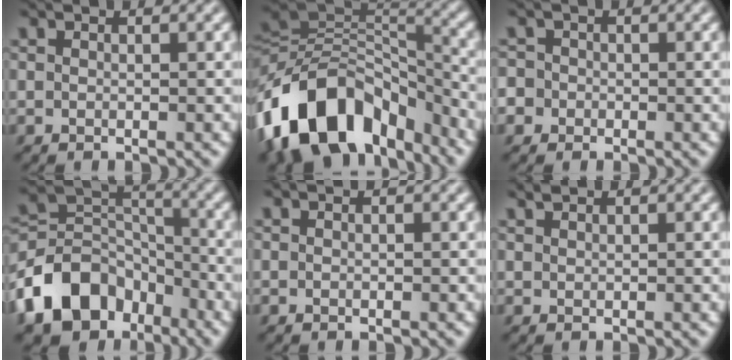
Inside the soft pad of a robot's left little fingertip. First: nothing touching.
{"total": 13.8, "force": [-7.3, 8.7, 8.0], "torque": [-0.150, 0.023, -0.140]}
{"total": 3.9, "force": [-1.2, 3.6, 1.0], "torque": [-0.008, 0.014, -0.051]}
{"total": 10.3, "force": [-5.7, 7.0, 4.9], "torque": [-0.091, 0.008, -0.121]}
{"total": 0.0}
{"total": 0.5, "force": [0.5, 0.0, 0.0], "torque": [-0.006, 0.003, 0.013]}